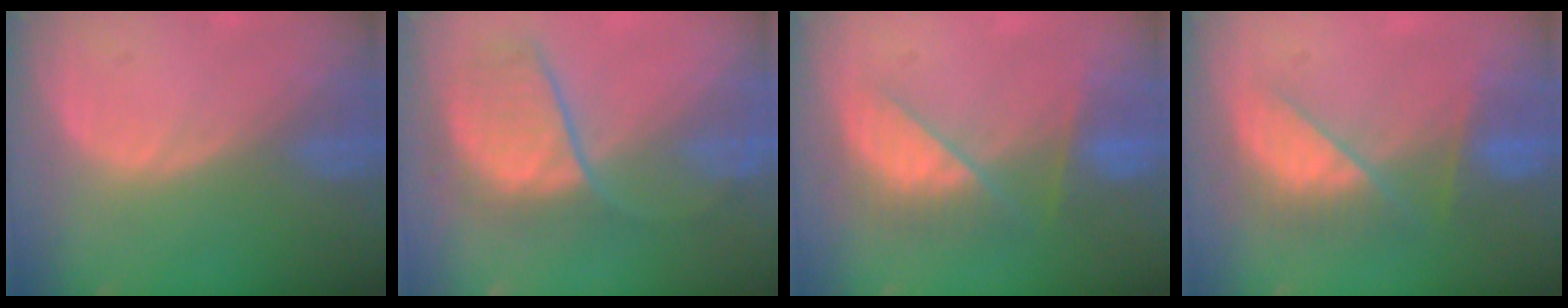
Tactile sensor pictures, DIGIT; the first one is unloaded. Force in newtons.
{"total": 7.9, "press": 7.8, "slide": 1.3}
{"total": 7.1, "press": 7.0, "slide": 1.4}
{"total": 7.1, "press": 7.0, "slide": 1.4}